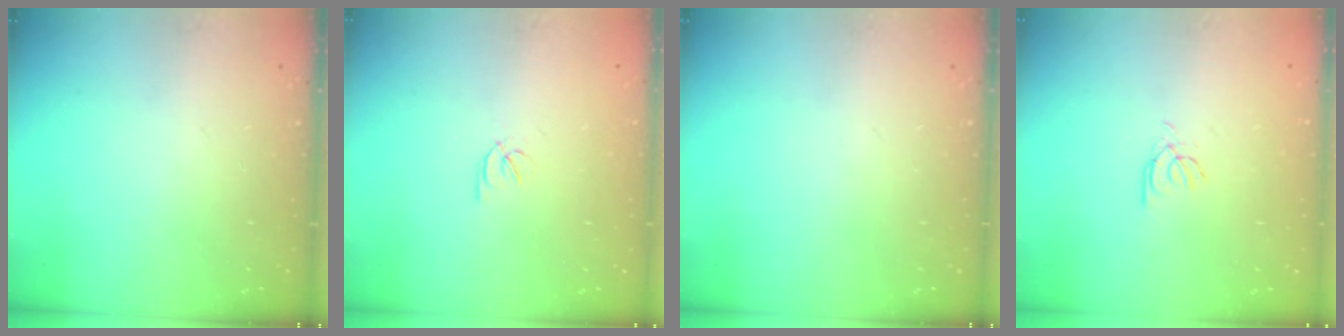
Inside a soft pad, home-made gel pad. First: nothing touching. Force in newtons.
{"total": 2.1, "press": 2.1, "slide": 0.4}
{"total": 0.0}
{"total": 2.4, "press": 2.3, "slide": 0.4}